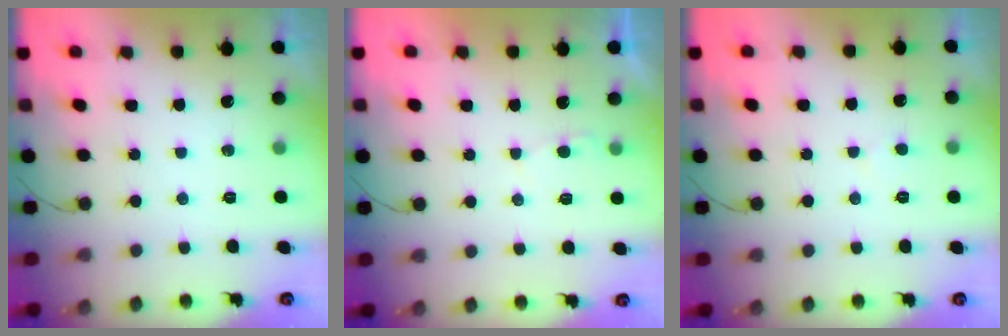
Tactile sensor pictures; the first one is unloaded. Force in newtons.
{"total": 2.2, "press": 2.2, "slide": 0.2}
{"total": 1.3, "press": 1.3, "slide": 0.1}